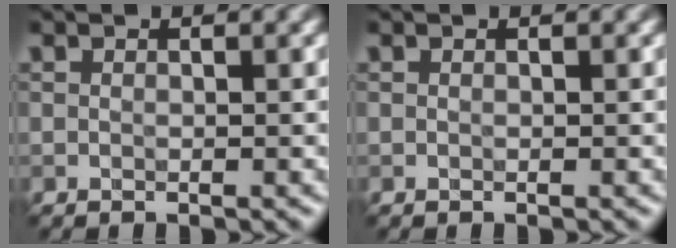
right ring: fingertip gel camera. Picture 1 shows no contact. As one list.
[{"total": 0.0}]